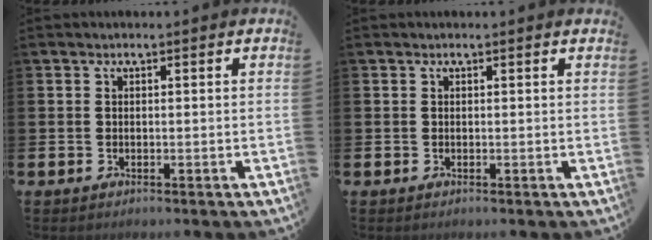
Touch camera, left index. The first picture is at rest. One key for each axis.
{"total": 0.0}